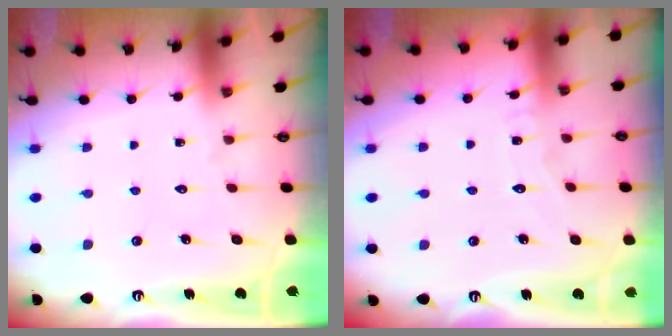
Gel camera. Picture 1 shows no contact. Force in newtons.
{"total": 4.8, "press": 4.7, "slide": 0.4}